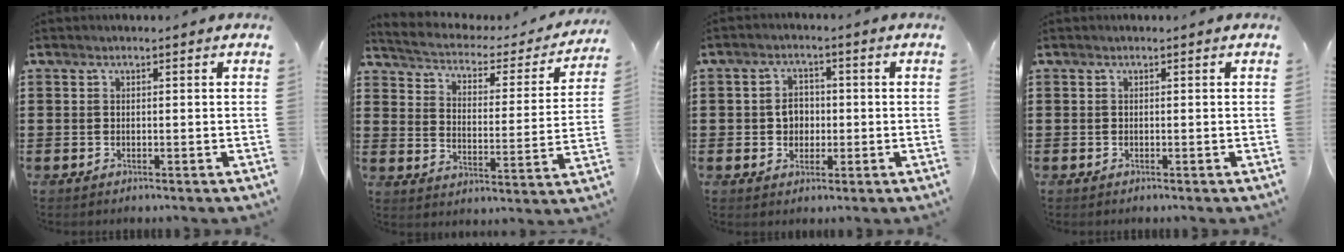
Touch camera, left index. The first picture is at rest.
{"total": 2.7, "force": [2.2, 1.0, 1.2], "torque": [-0.039, -0.020, 0.028]}
{"total": 3.6, "force": [-0.1, 3.0, 2.1], "torque": [-0.040, 0.005, -0.008]}
{"total": 0.0}